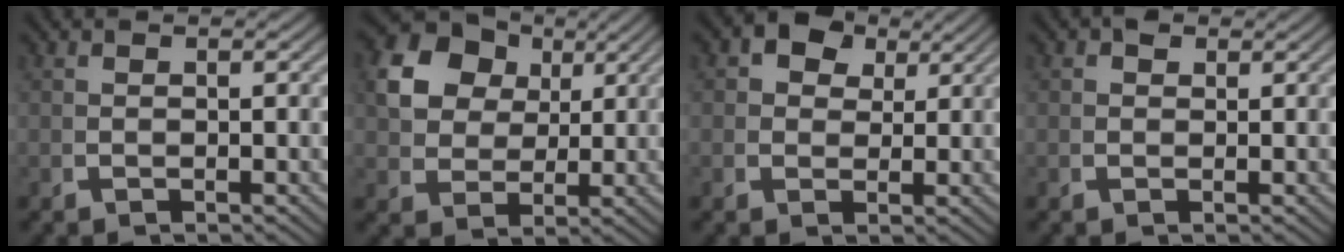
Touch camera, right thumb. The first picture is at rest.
{"total": 11.0, "force": [3.9, 8.5, 5.8], "torque": [-0.137, -0.006, 0.071]}
{"total": 5.2, "force": [2.4, 3.9, 2.6], "torque": [-0.042, -0.003, 0.036]}
{"total": 1.5, "force": [0.8, 1.1, 0.6], "torque": [-0.009, -0.004, 0.014]}